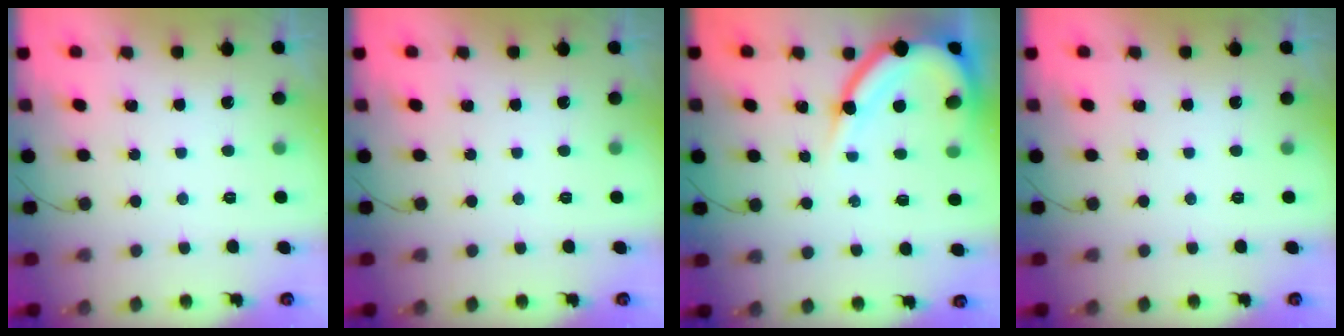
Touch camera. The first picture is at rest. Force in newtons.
{"total": 0.0}
{"total": 12.6, "press": 12.6, "slide": 1.0}
{"total": 0.0}